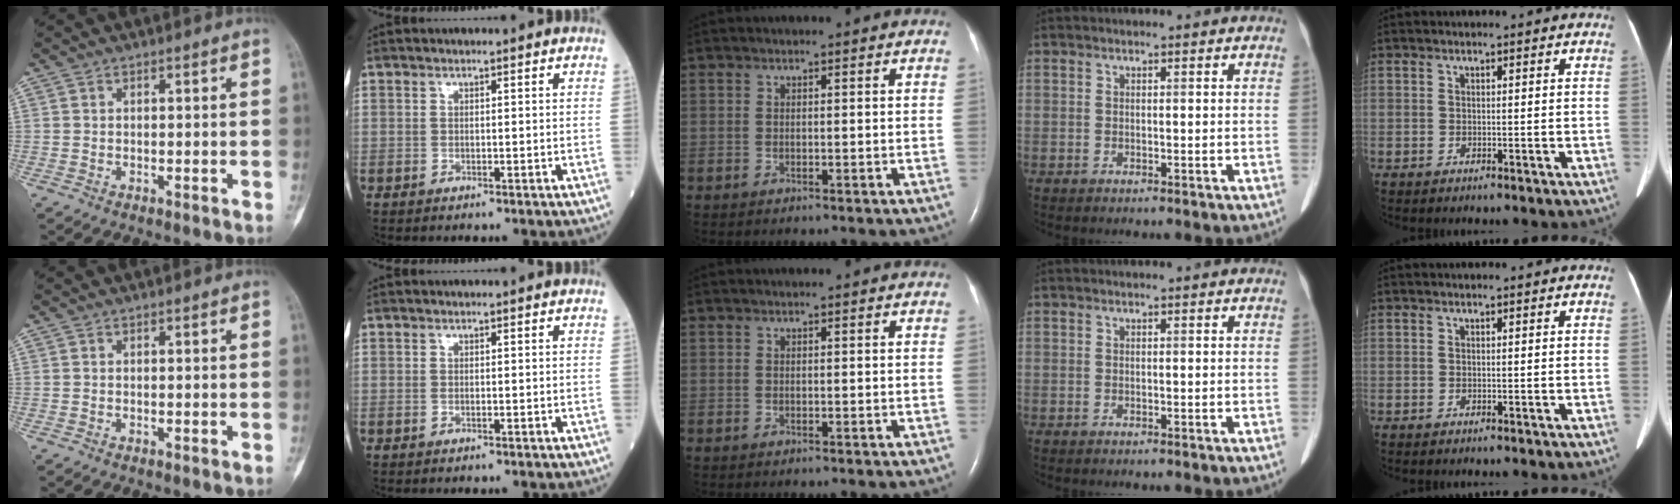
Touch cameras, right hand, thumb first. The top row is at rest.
{}